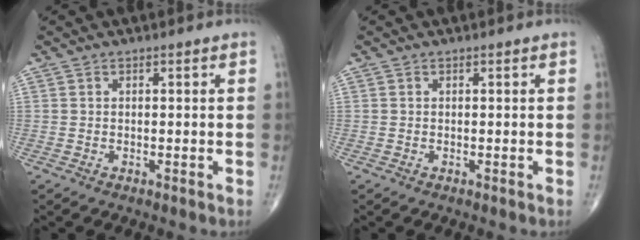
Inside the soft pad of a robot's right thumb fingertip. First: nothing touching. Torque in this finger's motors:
{"motor_torque": [0.21, -0.02, -0.02, -0.14, 0.02]}